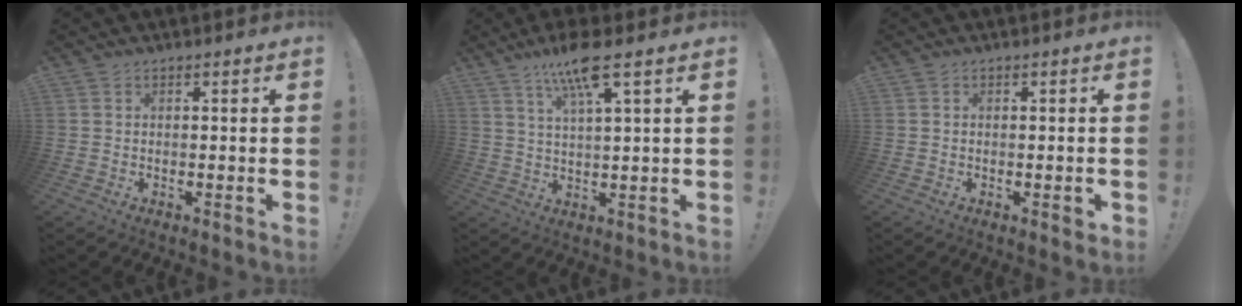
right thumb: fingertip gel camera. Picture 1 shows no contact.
{"total": 9.6, "force": [5.8, 1.3, 7.6], "torque": [-0.138, -0.021, 0.095]}
{"total": 1.3, "force": [-0.4, 0.6, 1.1], "torque": [-0.007, -0.001, -0.006]}